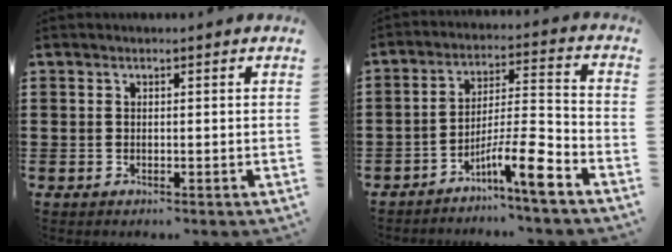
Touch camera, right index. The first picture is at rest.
{"total": 9.5, "force": [-6.1, 1.0, 7.2], "torque": [-0.123, 0.003, -0.111]}